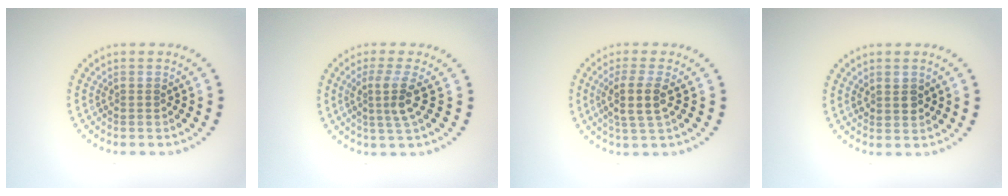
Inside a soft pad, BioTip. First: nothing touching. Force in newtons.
{"total": 2.8, "press": 2.1, "slide": 1.9}
{"total": 3.0, "press": 2.6, "slide": 1.4}
{"total": 1.5, "press": 1.4, "slide": 0.6}